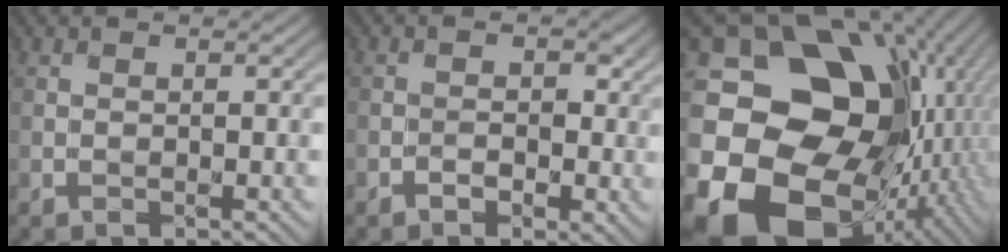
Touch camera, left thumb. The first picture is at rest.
{"total": 1.8, "force": [-0.5, 1.7, 0.5], "torque": [0.016, -0.005, -0.004]}
{"total": 21.4, "force": [-5.0, 16.9, 12.1], "torque": [-0.296, -0.030, -0.058]}